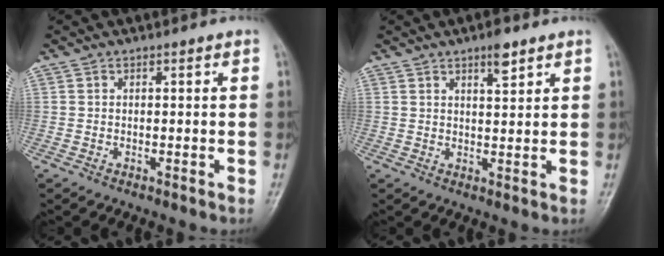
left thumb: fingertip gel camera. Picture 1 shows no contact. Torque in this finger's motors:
{"motor_torque": [1.06, 0.47, 0.74, -0.30, 0.03]}